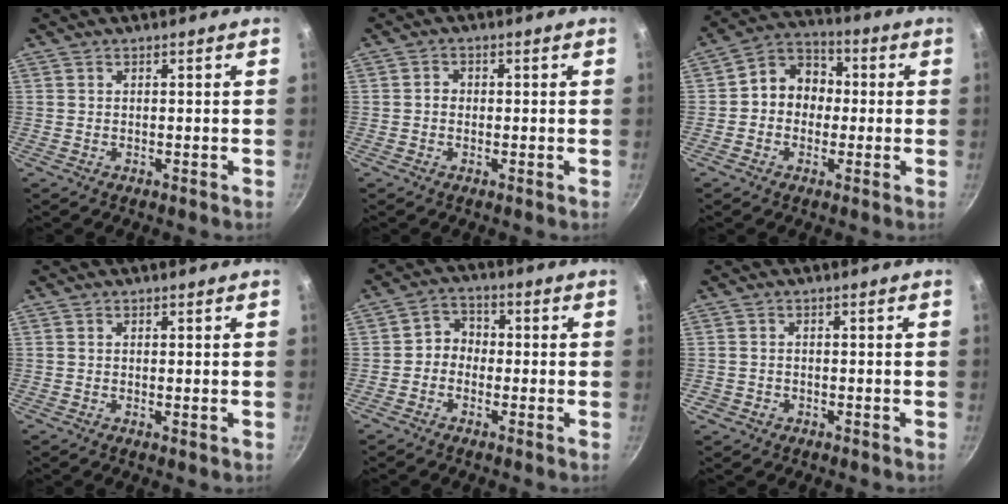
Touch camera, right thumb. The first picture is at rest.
{"total": 1.8, "force": [-0.2, 1.5, 0.8], "torque": [-0.009, 0.006, -0.006]}
{"total": 9.4, "force": [-0.2, 8.0, 4.9], "torque": [-0.033, 0.029, -0.025]}
{"total": 0.6, "force": [0.0, 0.2, 0.6], "torque": [-0.010, -0.003, -0.001]}
{"total": 4.4, "force": [-0.9, 3.8, 2.0], "torque": [-0.006, 0.018, -0.030]}
{"total": 1.7, "force": [-0.8, 1.4, 0.5], "torque": [-0.006, 0.006, -0.009]}